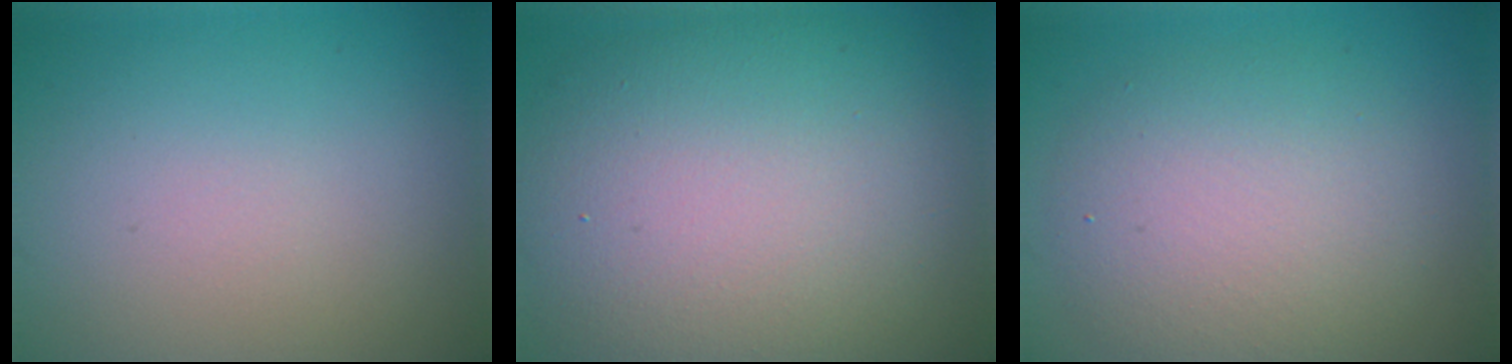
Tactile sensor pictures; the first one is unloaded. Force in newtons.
{"total": 13.4, "press": 13.4, "slide": 1.0}
{"total": 6.0, "press": 6.0, "slide": 0.6}